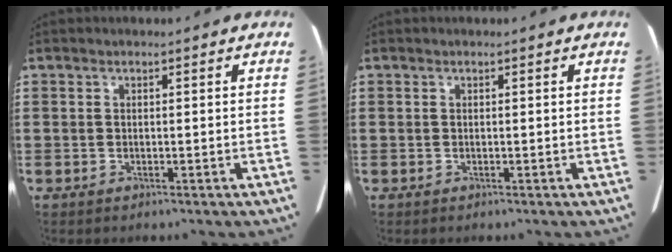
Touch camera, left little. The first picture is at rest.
{"total": 0.0}